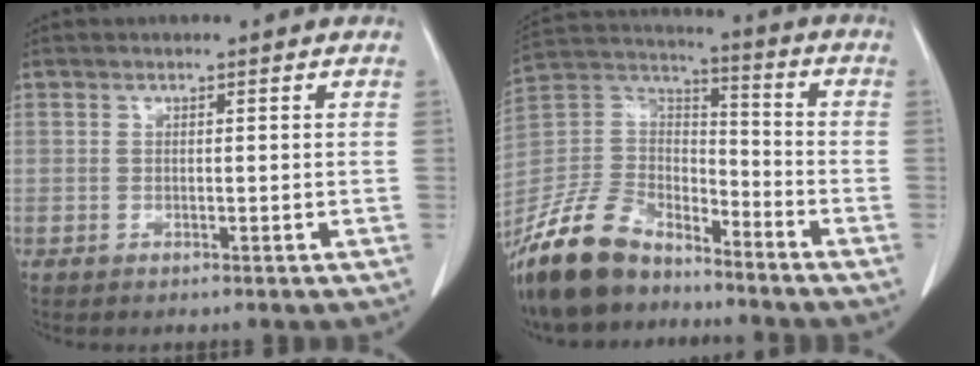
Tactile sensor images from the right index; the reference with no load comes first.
{"total": 15.2, "force": [-12.4, 6.3, 6.3], "torque": [-0.137, 0.017, -0.237]}